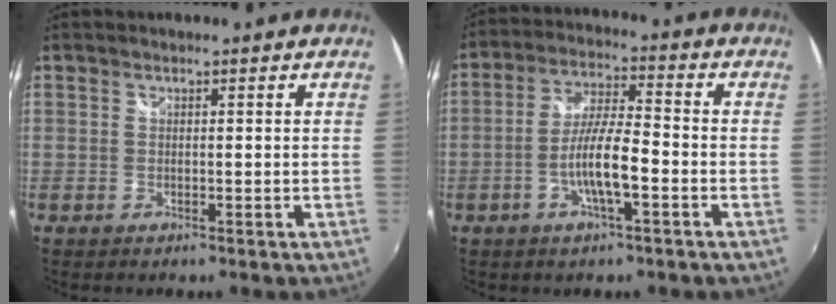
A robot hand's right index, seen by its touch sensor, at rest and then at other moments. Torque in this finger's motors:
{"motor_torque": [1.29, -0.39, 0.74, 0.18]}